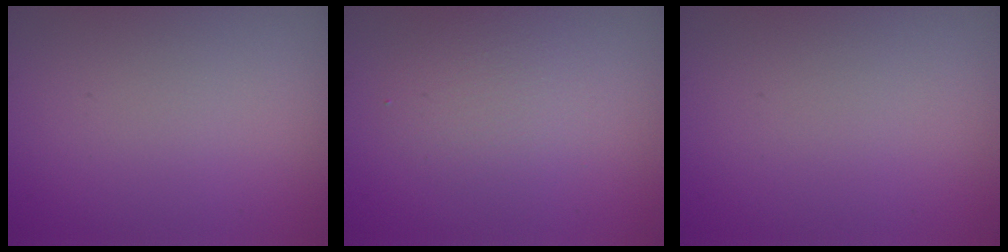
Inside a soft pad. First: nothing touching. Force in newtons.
{"total": 2.4, "press": 2.4, "slide": 0.2}
{"total": 0.0}